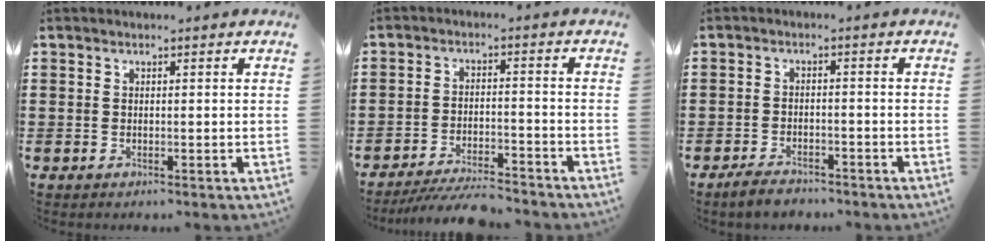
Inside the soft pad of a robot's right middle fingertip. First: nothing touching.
{"total": 5.6, "force": [-5.2, 0.5, 2.0], "torque": [-0.037, -0.004, -0.100]}
{"total": 2.9, "force": [-2.7, 0.7, 0.8], "torque": [-0.025, 0.002, -0.056]}